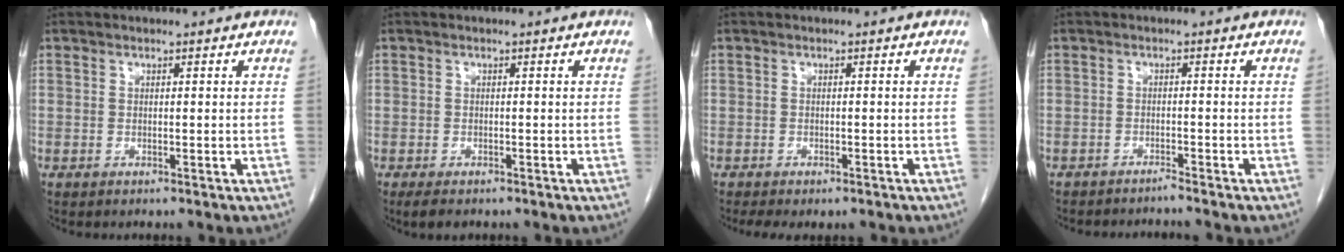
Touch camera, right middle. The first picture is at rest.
{"total": 2.3, "force": [-1.7, 0.9, 1.3], "torque": [-0.028, -0.006, -0.024]}
{"total": 4.2, "force": [-3.2, 1.6, 2.2], "torque": [-0.033, -0.009, -0.043]}
{"total": 2.5, "force": [-2.5, -0.4, 0.1], "torque": [0.005, -0.002, -0.035]}